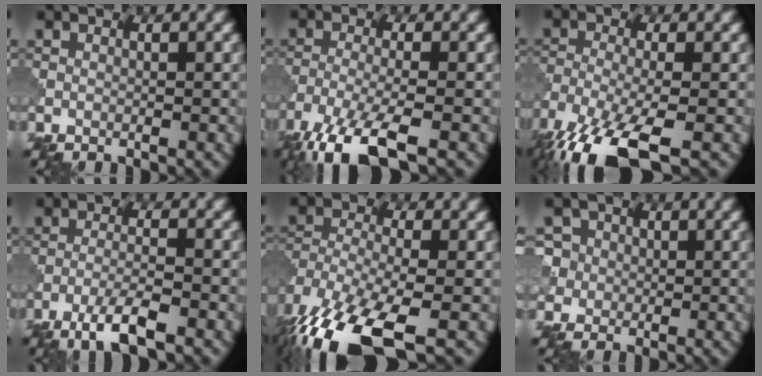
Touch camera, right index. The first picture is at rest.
{"total": 7.9, "force": [-5.4, 1.9, 5.5], "torque": [-0.119, -0.012, -0.104]}
{"total": 10.1, "force": [-6.8, 3.1, 6.8], "torque": [-0.151, -0.016, -0.133]}
{"total": 4.1, "force": [-2.8, 0.4, 3.0], "torque": [-0.060, 0.003, -0.055]}
{"total": 12.6, "force": [-8.0, 4.9, 8.4], "torque": [-0.195, -0.026, -0.141]}
{"total": 6.0, "force": [1.6, 5.5, 1.8], "torque": [-0.041, 0.042, 0.013]}